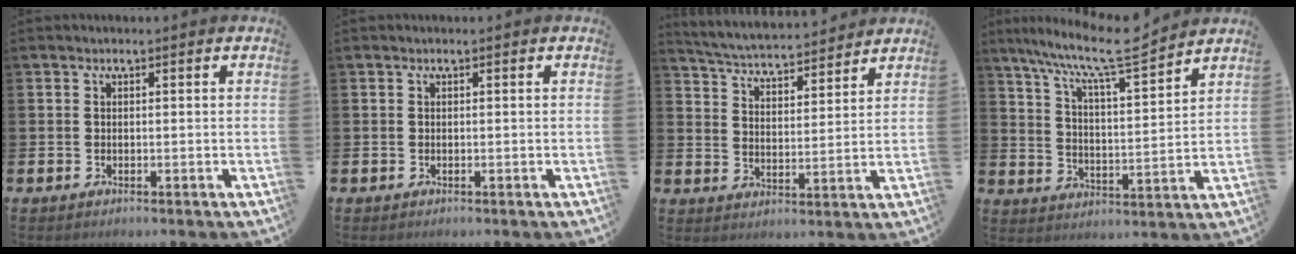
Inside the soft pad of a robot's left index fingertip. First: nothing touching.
{"total": 0.0}
{"total": 5.0, "force": [5.0, 0.5, 0.6], "torque": [-0.035, -0.039, 0.084]}
{"total": 10.1, "force": [9.1, 0.9, 4.4], "torque": [-0.113, -0.059, 0.154]}